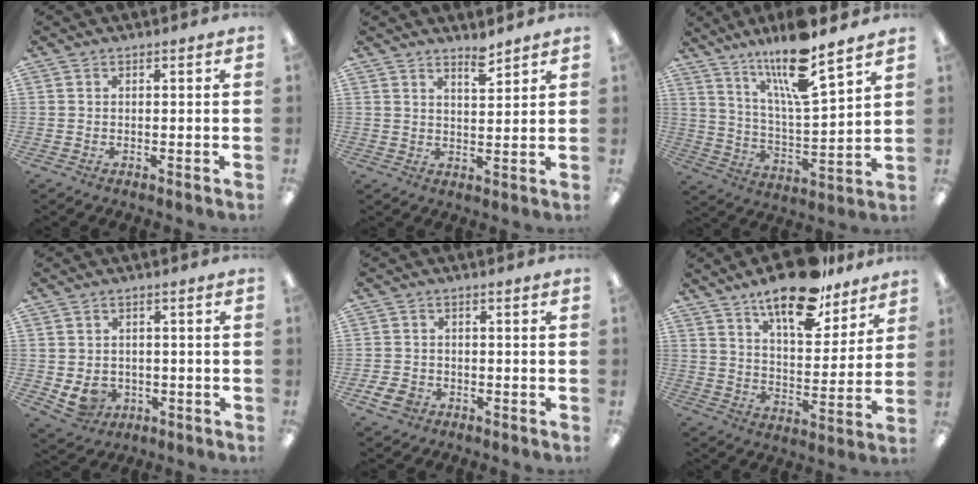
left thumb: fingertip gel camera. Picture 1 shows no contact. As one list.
[{"total": 4.4, "force": [3.9, 0.9, 2.0], "torque": [-0.016, -0.031, 0.063]}, {"total": 16.1, "force": [12.4, 2.2, 10.0], "torque": [-0.187, -0.072, 0.203]}, {"total": 4.7, "force": [-0.9, 4.2, 2.1], "torque": [-0.042, 0.004, -0.014]}, {"total": 3.9, "force": [-2.1, 2.8, 1.7], "torque": [-0.039, 0.007, -0.040]}, {"total": 17.0, "force": [13.1, 6.1, 9.0], "torque": [-0.134, -0.080, 0.221]}]